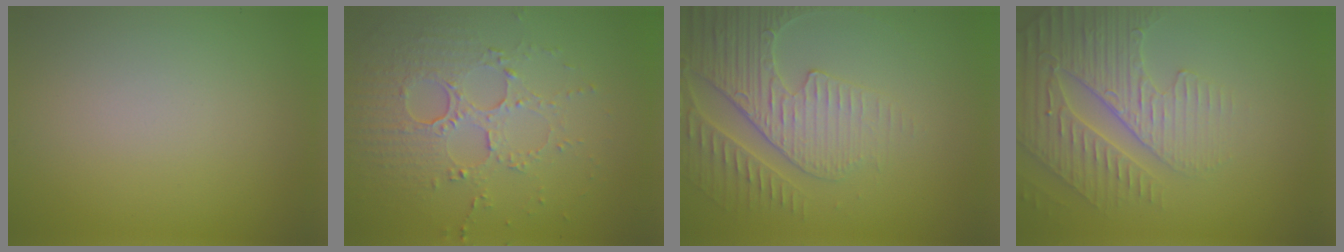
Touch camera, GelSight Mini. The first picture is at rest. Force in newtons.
{"total": 5.4, "press": 3.7, "slide": 4.0}
{"total": 4.3, "press": 4.2, "slide": 0.8}
{"total": 4.5, "press": 4.3, "slide": 1.2}